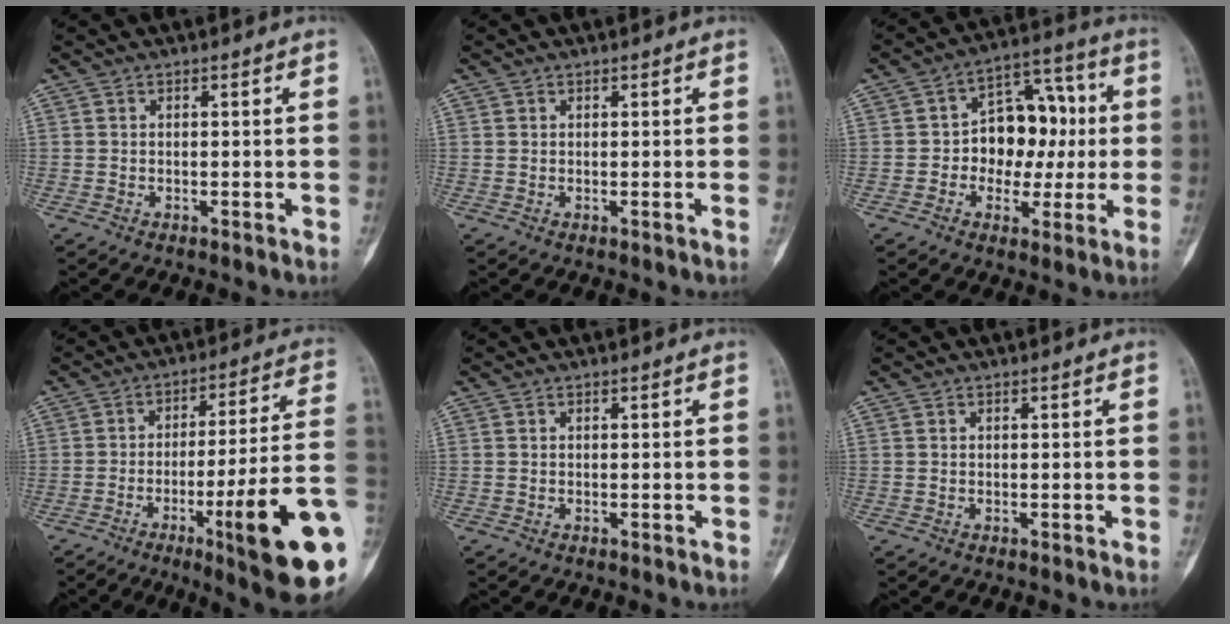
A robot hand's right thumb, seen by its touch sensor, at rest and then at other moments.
{"total": 0.0}
{"total": 13.2, "force": [0.1, 9.5, 9.1], "torque": [-0.082, 0.034, -0.003]}
{"total": 20.8, "force": [-6.9, 2.3, 19.5], "torque": [-0.238, 0.013, -0.099]}
{"total": 0.0}
{"total": 0.0}